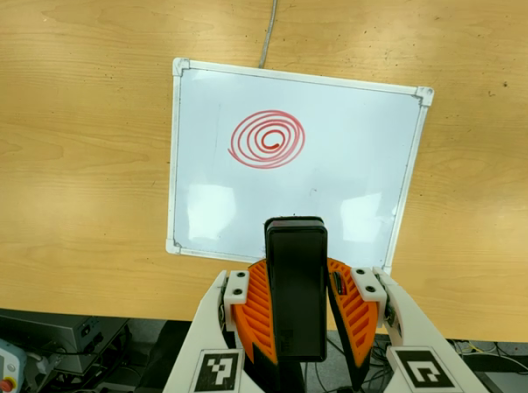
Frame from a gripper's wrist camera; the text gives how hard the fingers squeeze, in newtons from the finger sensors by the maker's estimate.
{"total": 8.2, "left": 6.1, "right": 10.3}